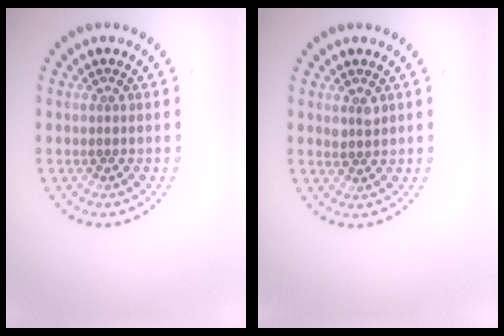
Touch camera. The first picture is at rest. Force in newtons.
{"total": 1.0, "press": 0.9, "slide": 0.3}